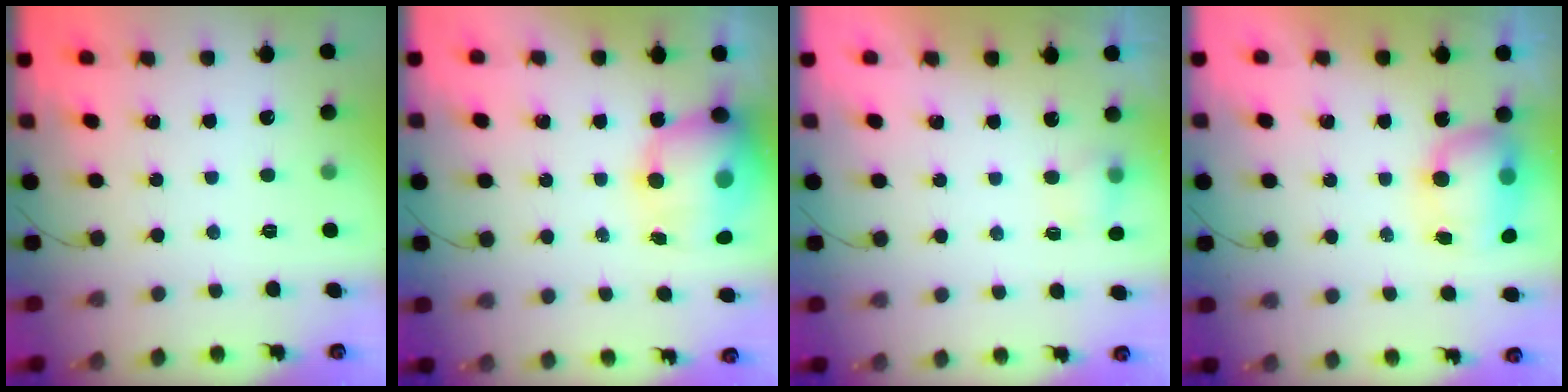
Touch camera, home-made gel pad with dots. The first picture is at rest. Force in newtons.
{"total": 14.2, "press": 13.6, "slide": 4.0}
{"total": 4.4, "press": 4.1, "slide": 1.4}
{"total": 9.1, "press": 8.7, "slide": 2.6}